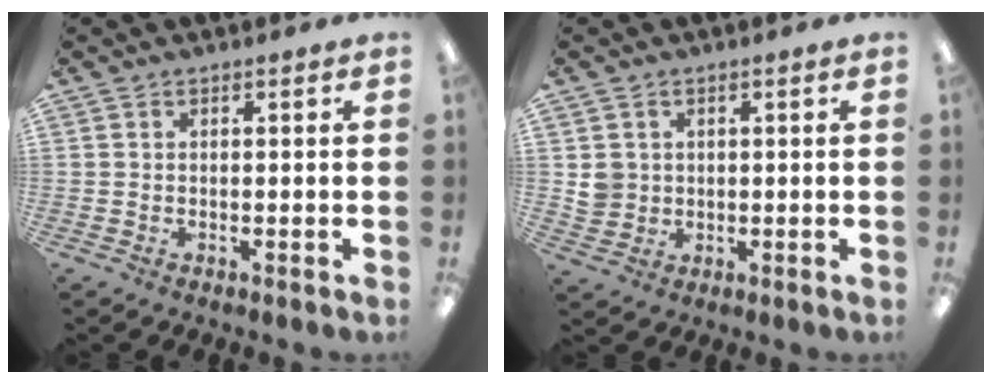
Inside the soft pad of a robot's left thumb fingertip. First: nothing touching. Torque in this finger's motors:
{"motor_torque": [-0.16, 0.29, 0.25, -0.34, -0.01]}